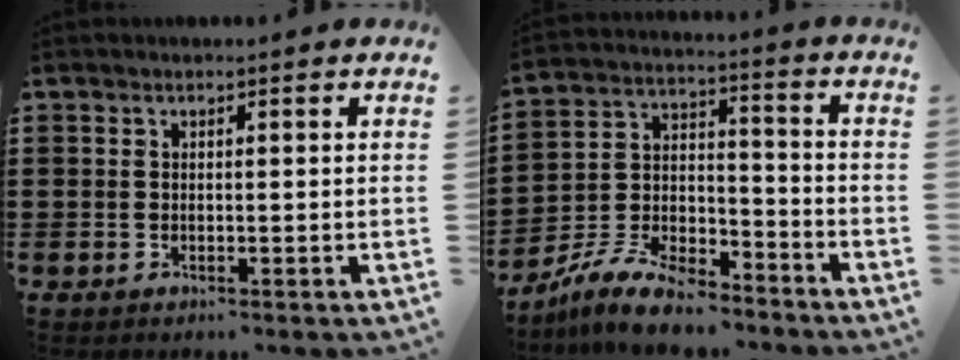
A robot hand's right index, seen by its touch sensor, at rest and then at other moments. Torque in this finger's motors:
{"motor_torque": [0.70, 0.70, -0.25, -0.21]}